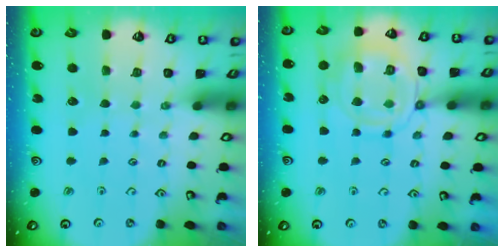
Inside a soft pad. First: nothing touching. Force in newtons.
{"total": 13.4, "press": 13.3, "slide": 1.2}